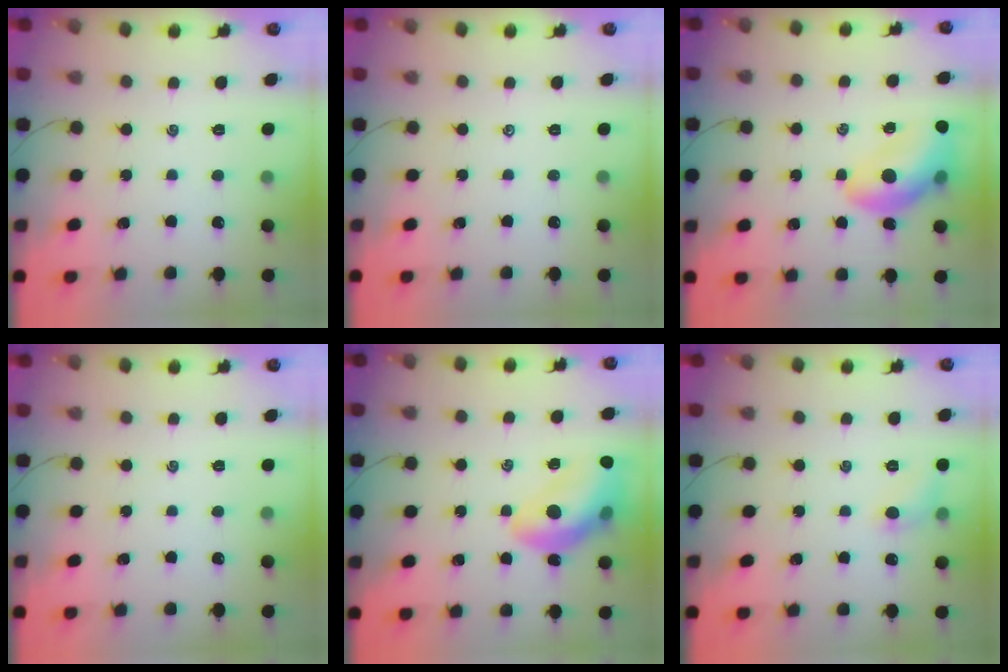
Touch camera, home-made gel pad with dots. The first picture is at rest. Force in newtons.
{"total": 0.0}
{"total": 12.6, "press": 12.1, "slide": 3.4}
{"total": 0.0}
{"total": 15.7, "press": 15.2, "slide": 3.9}
{"total": 6.5, "press": 6.3, "slide": 1.6}